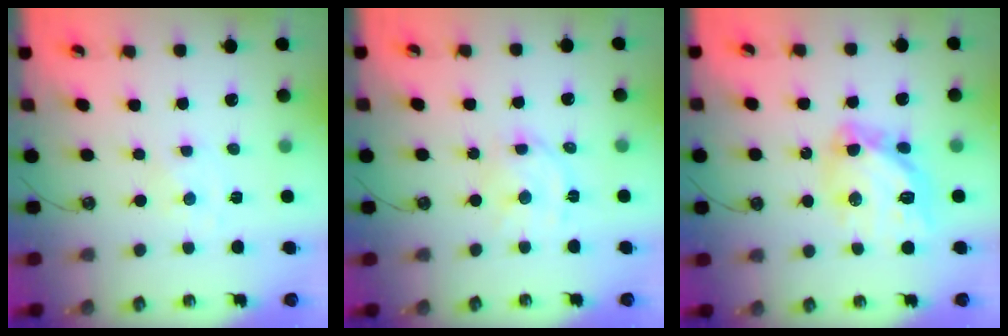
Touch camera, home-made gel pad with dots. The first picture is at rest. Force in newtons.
{"total": 9.1, "press": 9.0, "slide": 1.0}
{"total": 15.5, "press": 15.4, "slide": 1.4}